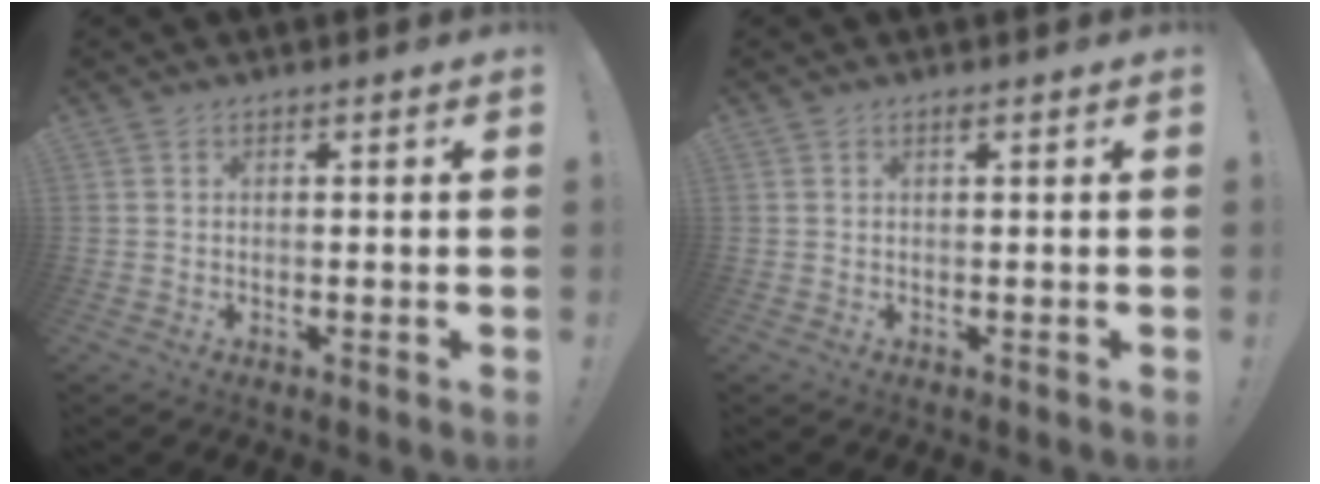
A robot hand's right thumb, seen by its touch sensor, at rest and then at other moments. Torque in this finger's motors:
{"motor_torque": [-0.42, 0.24, 0.27, 0.11, -0.02]}